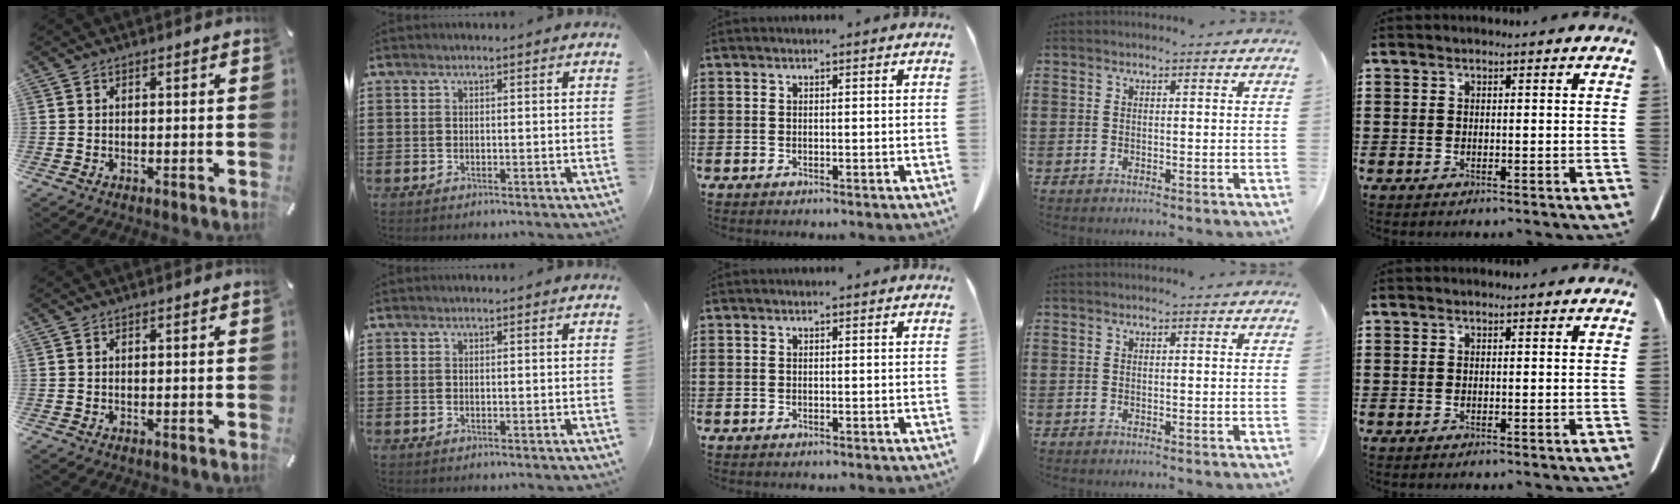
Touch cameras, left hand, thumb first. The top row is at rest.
{}